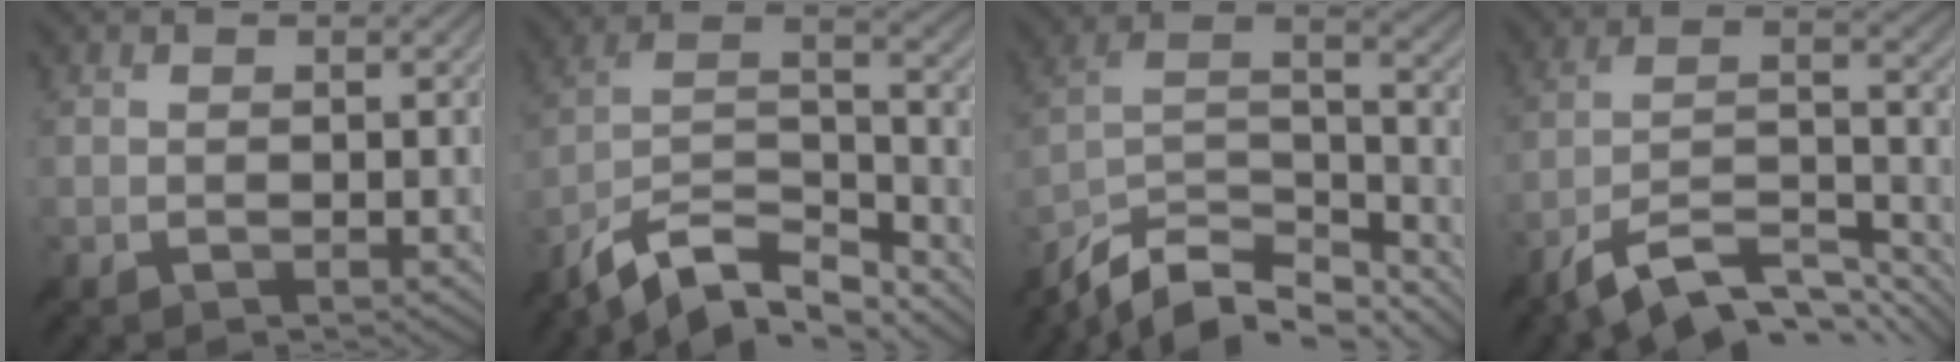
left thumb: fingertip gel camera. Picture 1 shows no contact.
{"total": 11.4, "force": [-9.0, 3.3, 6.1], "torque": [-0.119, 0.000, -0.175]}
{"total": 12.8, "force": [-10.5, 4.0, 6.2], "torque": [-0.144, -0.005, -0.187]}
{"total": 12.0, "force": [-9.0, 3.3, 7.2], "torque": [-0.134, -0.003, -0.168]}